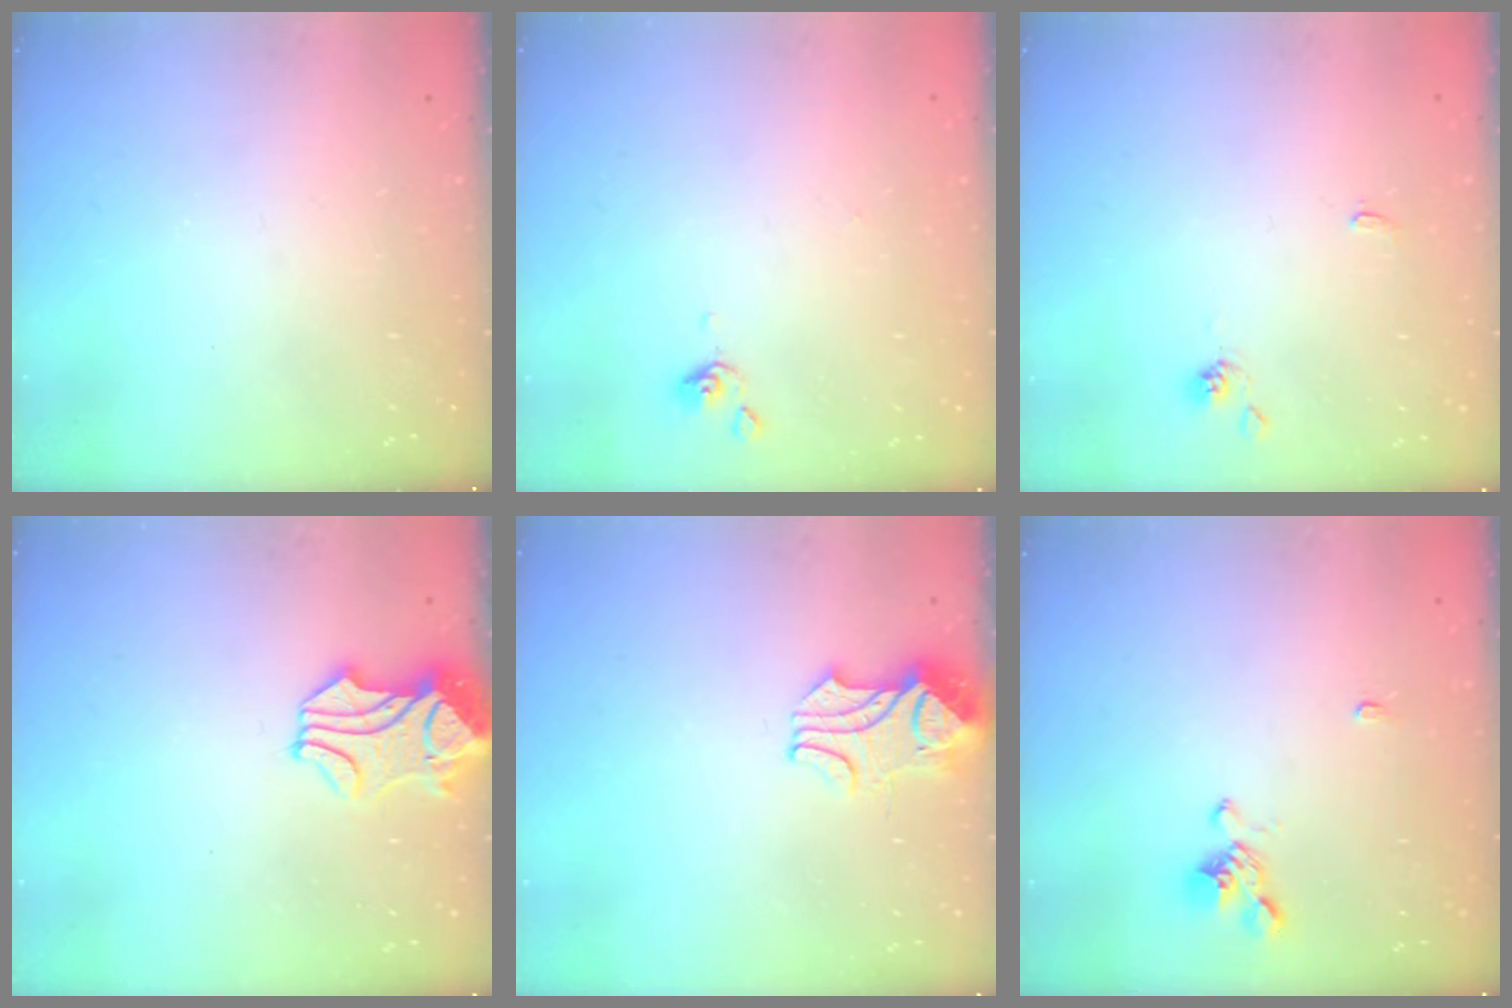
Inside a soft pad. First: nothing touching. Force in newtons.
{"total": 0.0}
{"total": 1.1, "press": 1.1, "slide": 0.4}
{"total": 1.1, "press": 0.4, "slide": 1.0}
{"total": 2.4, "press": 2.2, "slide": 0.9}
{"total": 1.6, "press": 1.3, "slide": 0.9}